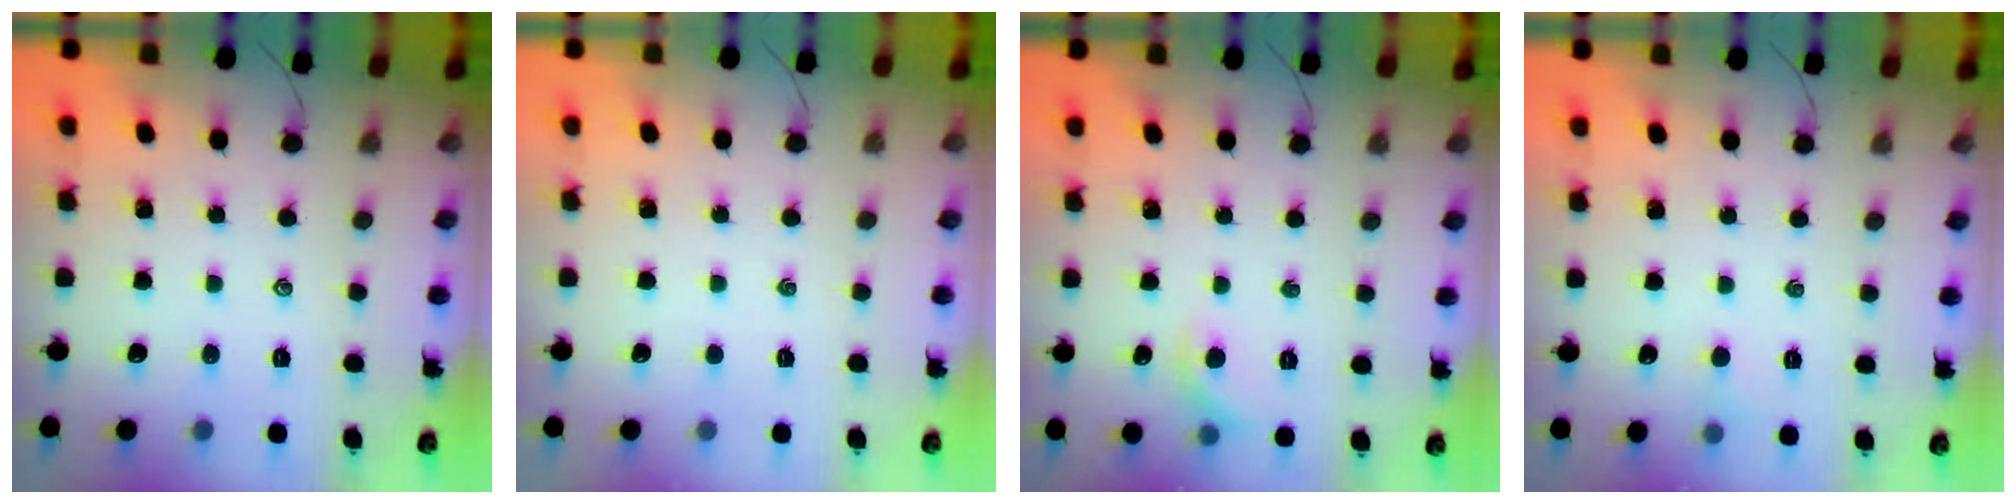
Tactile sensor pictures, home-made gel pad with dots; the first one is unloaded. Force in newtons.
{"total": 0.0}
{"total": 6.0, "press": 5.8, "slide": 1.4}
{"total": 2.6, "press": 2.5, "slide": 0.8}